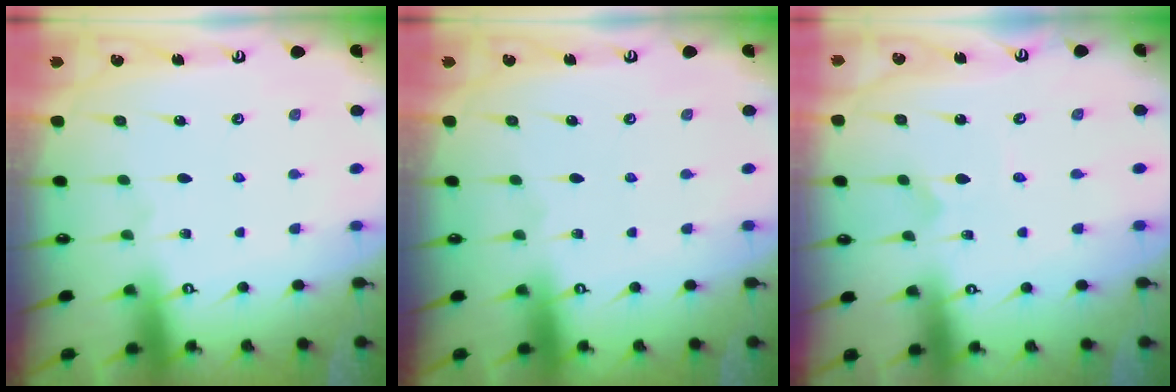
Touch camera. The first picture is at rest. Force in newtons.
{"total": 0.0}
{"total": 0.8, "press": 0.8, "slide": 0.1}